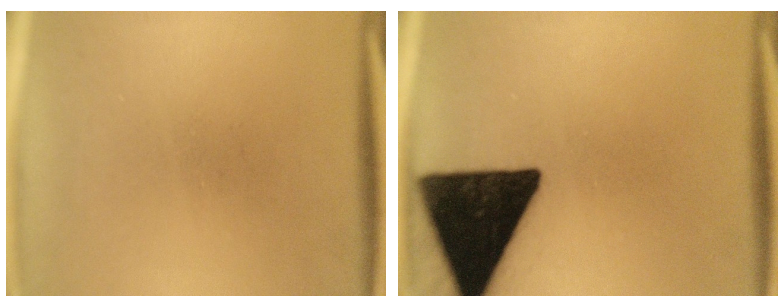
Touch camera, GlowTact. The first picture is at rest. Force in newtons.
{"total": 19.4}